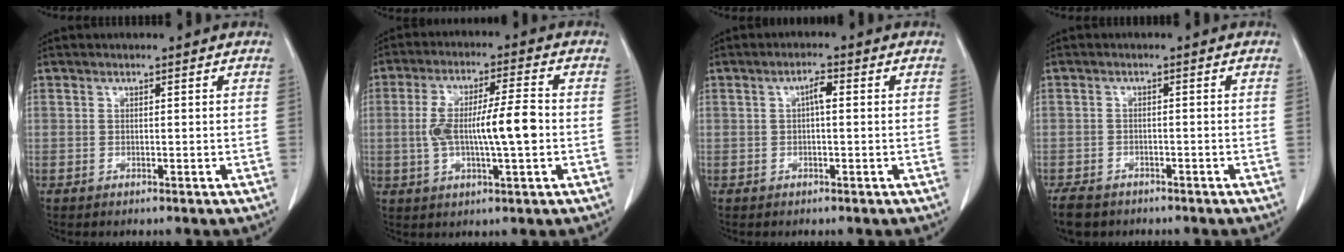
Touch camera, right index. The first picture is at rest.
{"total": 10.3, "force": [-0.8, 1.6, 10.1], "torque": [-0.187, 0.014, -0.014]}
{"total": 2.2, "force": [0.2, 0.6, 2.1], "torque": [-0.037, 0.005, 0.004]}
{"total": 5.3, "force": [-4.1, 2.9, 1.7], "torque": [-0.031, -0.003, -0.064]}